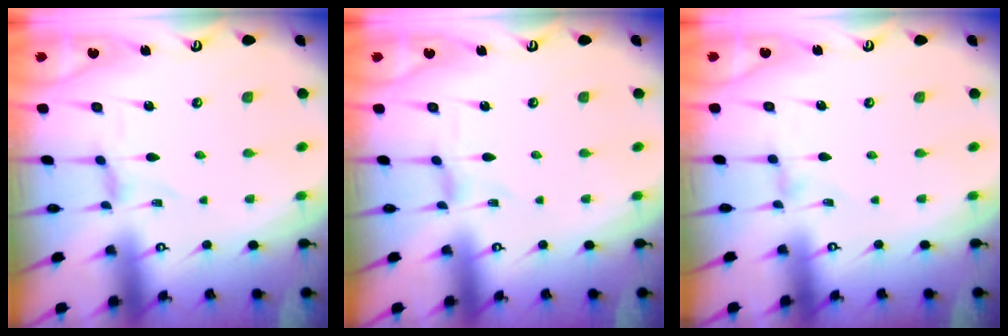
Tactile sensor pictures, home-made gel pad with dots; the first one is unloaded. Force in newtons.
{"total": 0.0}
{"total": 0.6, "press": 0.5, "slide": 0.2}